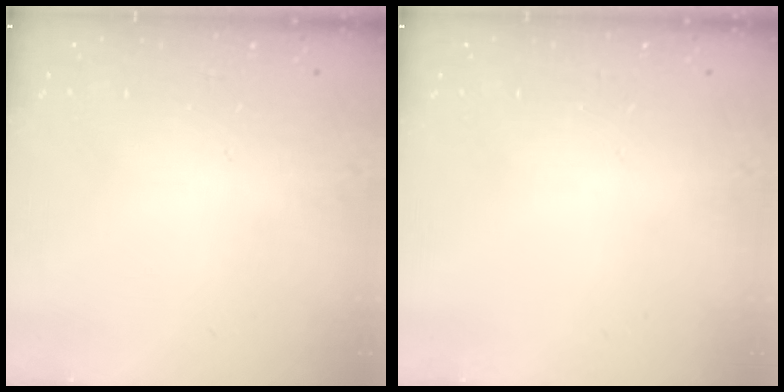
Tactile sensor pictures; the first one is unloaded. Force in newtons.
{"total": 0.0}